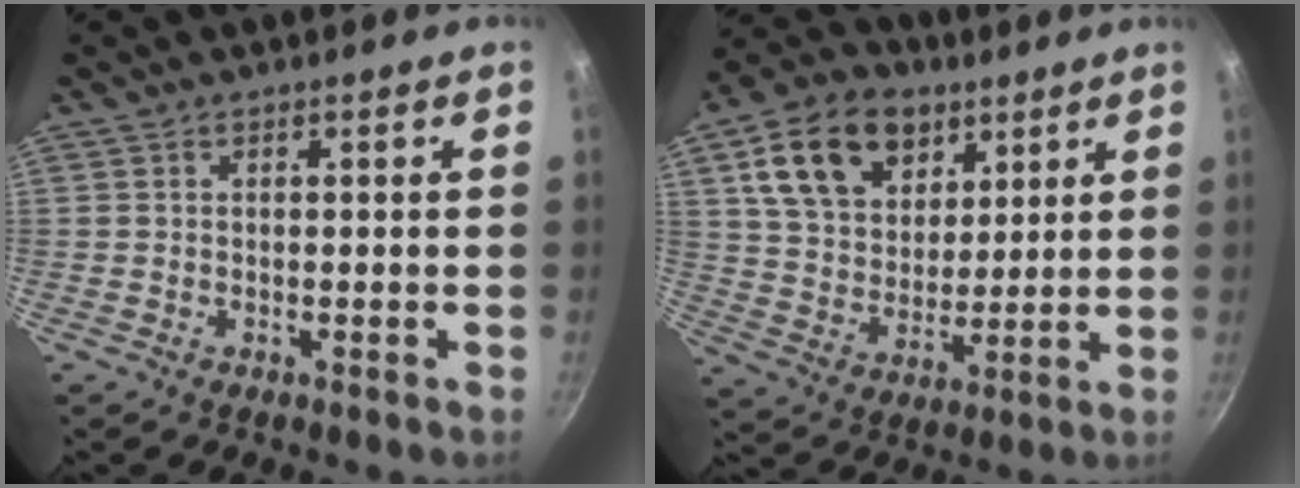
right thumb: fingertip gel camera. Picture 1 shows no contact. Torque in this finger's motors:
{"motor_torque": [-0.03, 0.36, 0.36, -0.06, 0.12]}